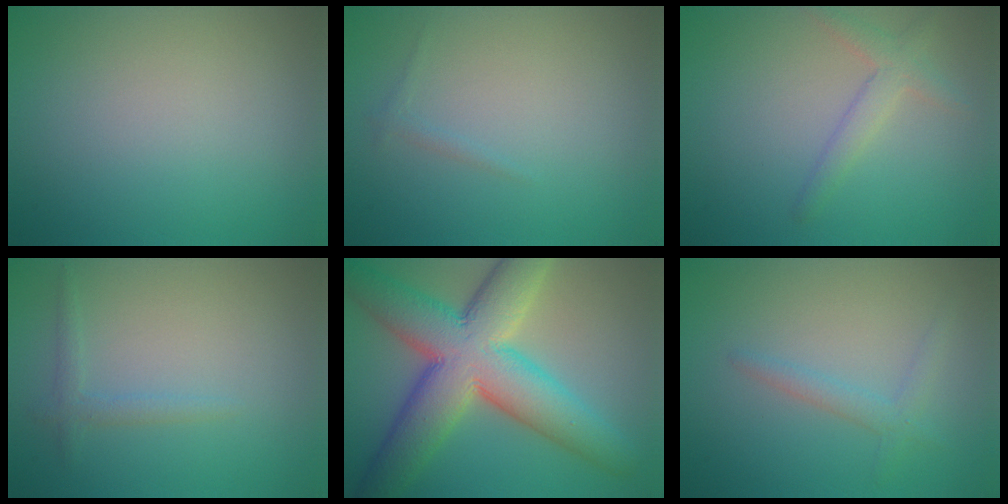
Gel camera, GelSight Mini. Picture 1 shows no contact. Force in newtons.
{"total": 0.6, "press": 0.6, "slide": 0.0}
{"total": 2.2, "press": 2.2, "slide": 0.1}
{"total": 1.3, "press": 1.3, "slide": 0.1}
{"total": 12.1, "press": 12.1, "slide": 0.6}
{"total": 1.6, "press": 1.6, "slide": 0.1}